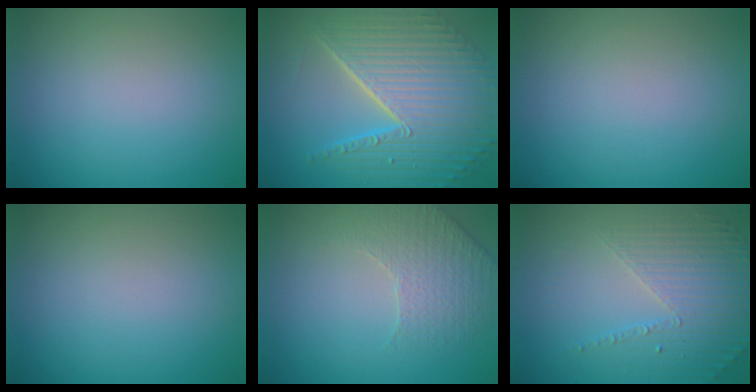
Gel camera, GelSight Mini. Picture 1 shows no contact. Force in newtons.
{"total": 10.6, "press": 6.9, "slide": 8.1}
{"total": 0.0}
{"total": 0.0}
{"total": 2.2, "press": 2.0, "slide": 1.0}
{"total": 4.8, "press": 3.2, "slide": 3.5}